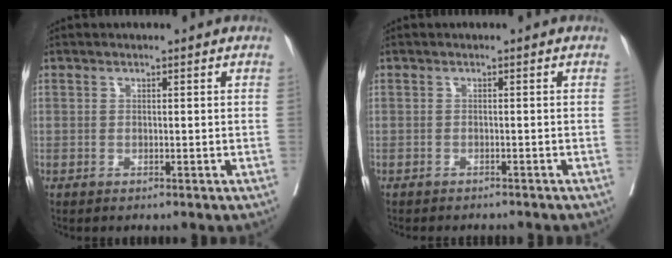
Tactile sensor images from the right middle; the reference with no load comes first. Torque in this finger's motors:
{"motor_torque": [0.61, -0.60, 0.00, 0.01]}